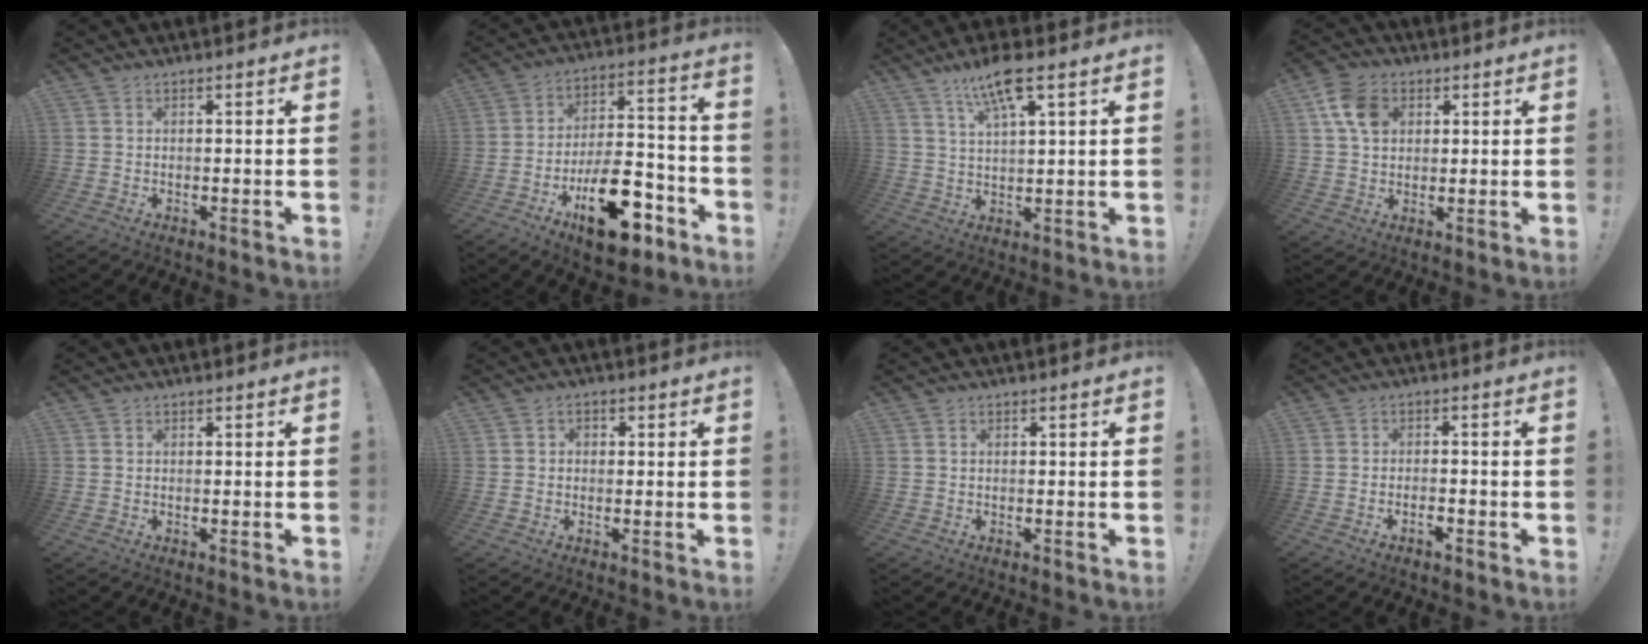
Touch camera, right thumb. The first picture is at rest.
{"total": 20.6, "force": [-10.9, 9.6, 14.7], "torque": [-0.227, 0.082, -0.167]}
{"total": 10.0, "force": [6.1, 2.2, 7.6], "torque": [-0.138, -0.018, 0.103]}
{"total": 9.4, "force": [3.2, 7.0, 5.4], "torque": [-0.100, 0.005, 0.065]}
{"total": 0.0}
{"total": 2.0, "force": [-0.5, 1.7, 0.9], "torque": [-0.013, 0.007, -0.009]}
{"total": 0.0}
{"total": 2.4, "force": [-1.6, 0.7, 1.6], "torque": [-0.029, 0.005, -0.026]}